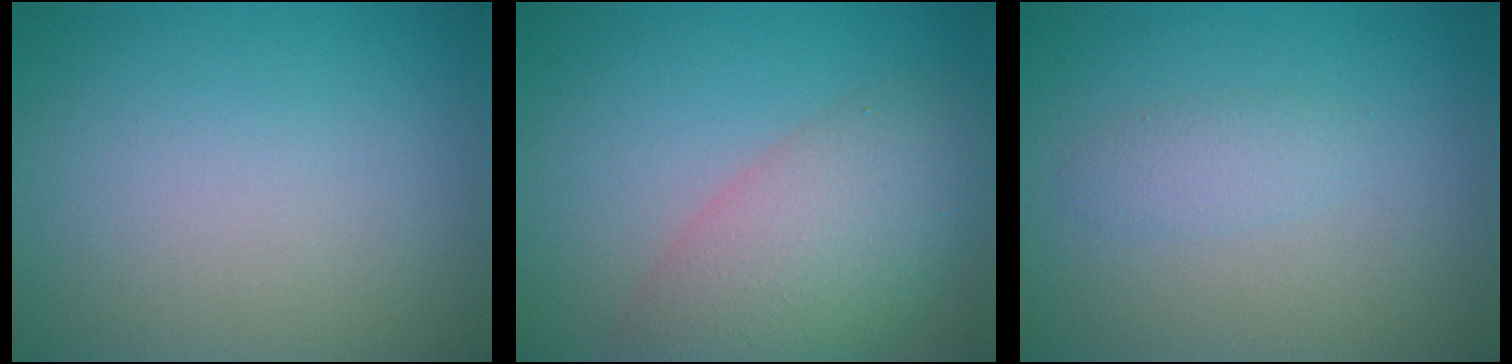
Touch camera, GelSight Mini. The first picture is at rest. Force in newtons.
{"total": 7.4, "press": 7.4, "slide": 0.3}
{"total": 1.3, "press": 1.3, "slide": 0.0}